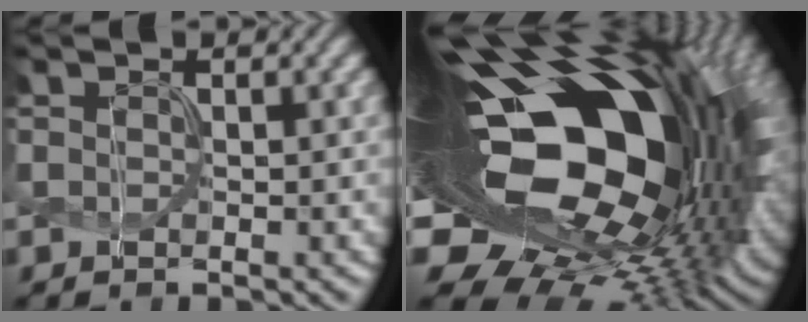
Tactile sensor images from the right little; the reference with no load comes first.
{"total": 21.9, "force": [3.8, 12.8, 17.3], "torque": [-0.302, -0.035, 0.073]}